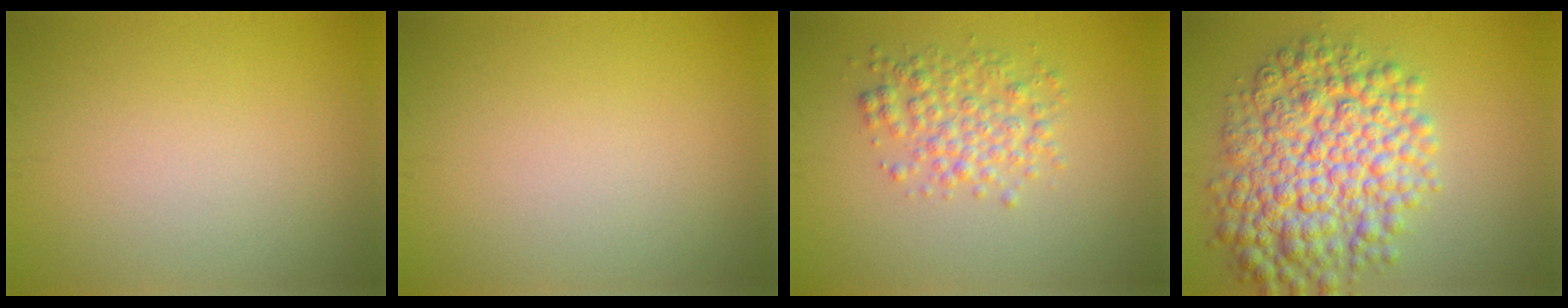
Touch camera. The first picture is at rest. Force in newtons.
{"total": 0.0}
{"total": 3.4, "press": 3.4, "slide": 0.0}
{"total": 10.3, "press": 10.3, "slide": 0.2}